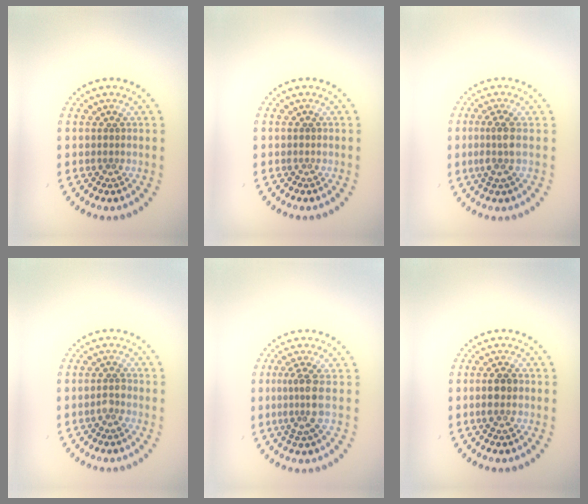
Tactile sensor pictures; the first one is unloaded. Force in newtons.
{"total": 0.0}
{"total": 2.2, "press": 1.8, "slide": 1.1}
{"total": 1.0, "press": 1.0, "slide": 0.2}
{"total": 2.6, "press": 2.0, "slide": 1.8}
{"total": 1.7, "press": 1.7, "slide": 0.3}